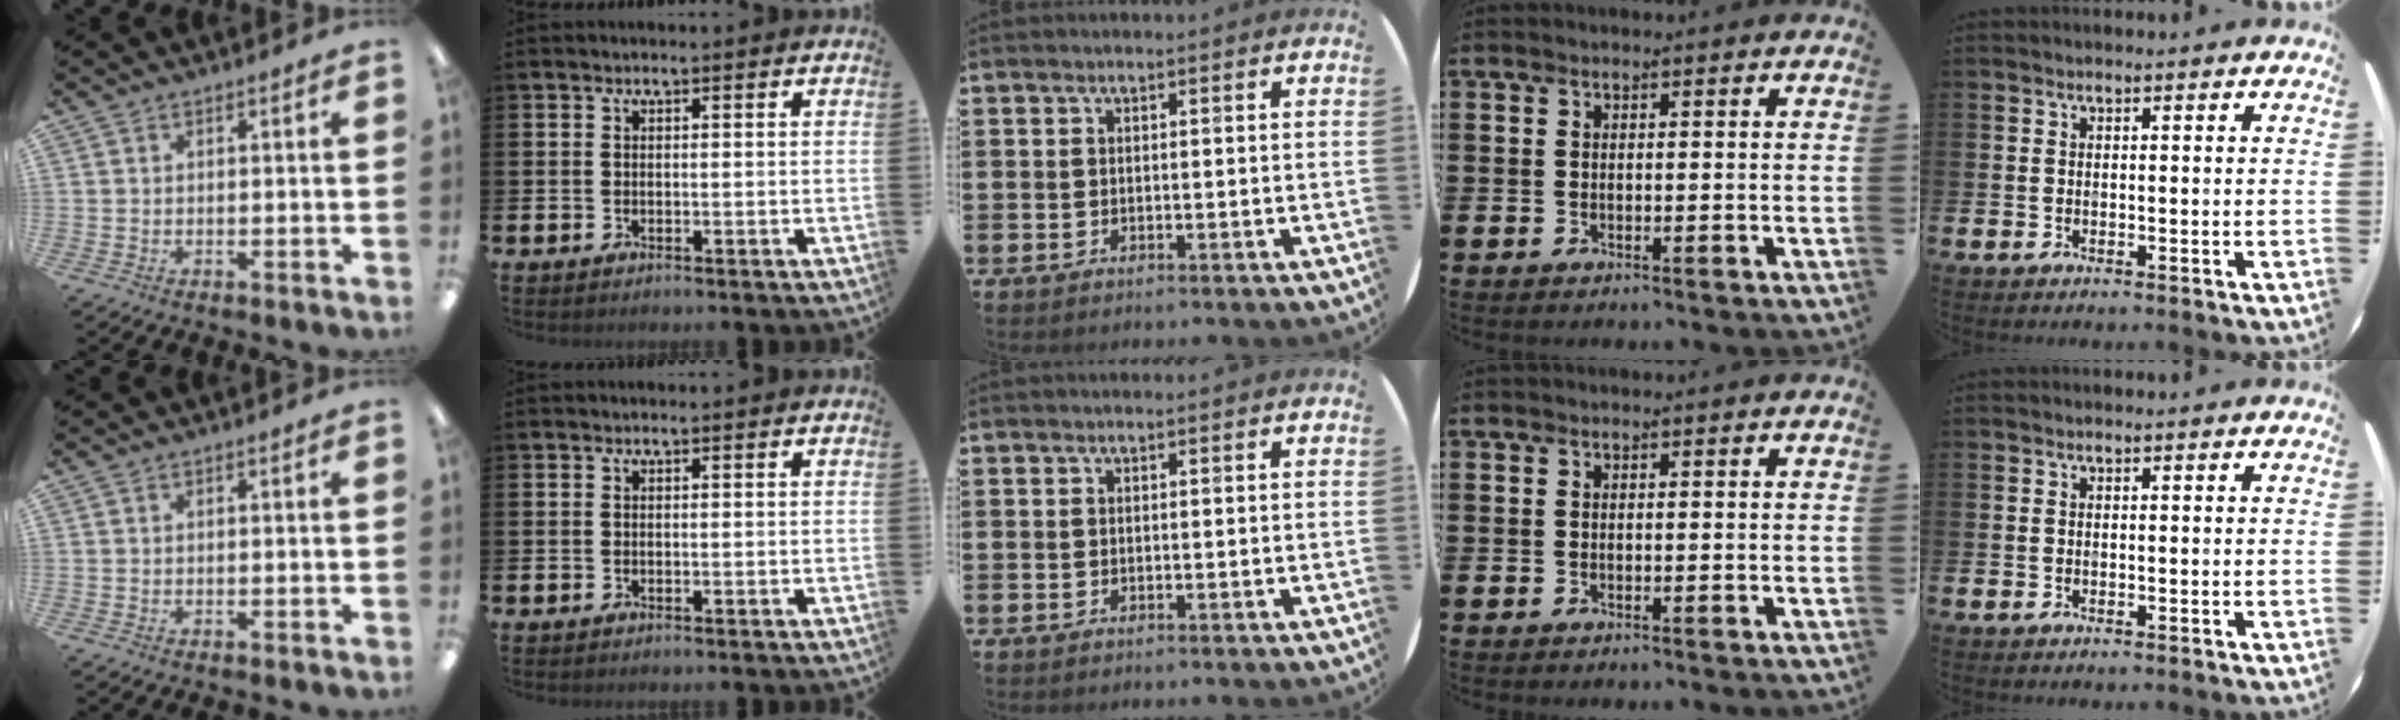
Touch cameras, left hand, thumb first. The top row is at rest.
{}